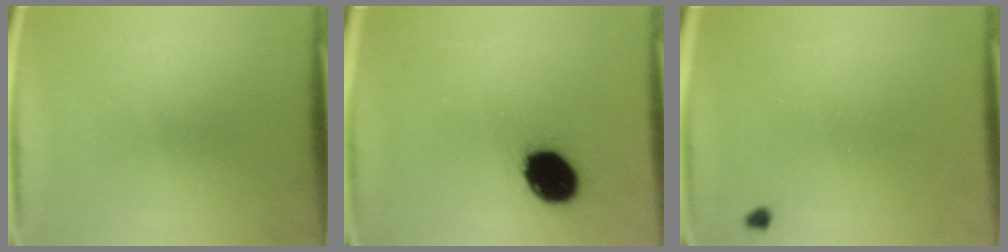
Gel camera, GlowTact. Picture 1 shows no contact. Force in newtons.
{"total": 12.9}
{"total": 0.7}